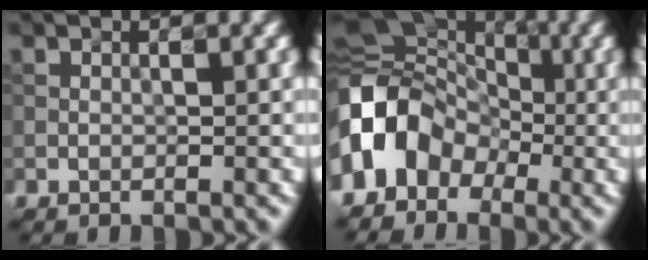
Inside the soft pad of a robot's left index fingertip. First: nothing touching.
{"total": 8.9, "force": [-3.0, 7.1, 4.4], "torque": [-0.073, 0.010, -0.072]}